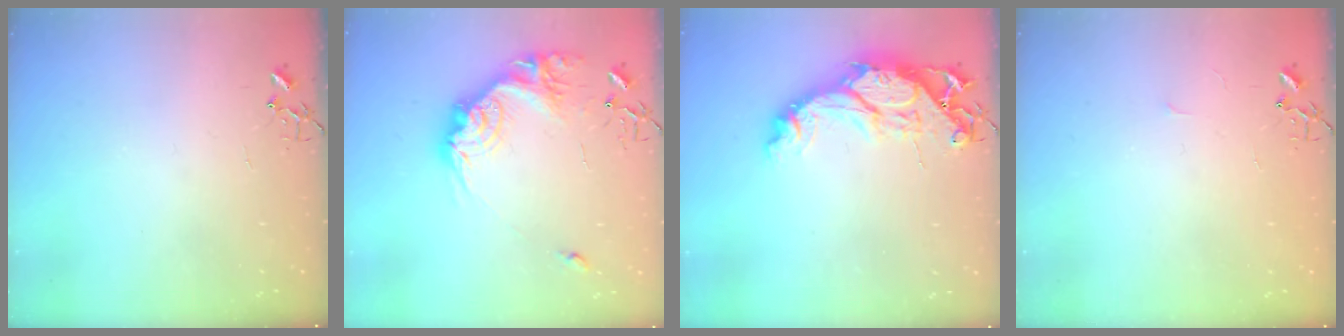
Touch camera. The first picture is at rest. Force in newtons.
{"total": 20.9, "press": 20.9, "slide": 1.4}
{"total": 14.8, "press": 14.7, "slide": 1.3}
{"total": 3.4, "press": 3.4, "slide": 0.4}